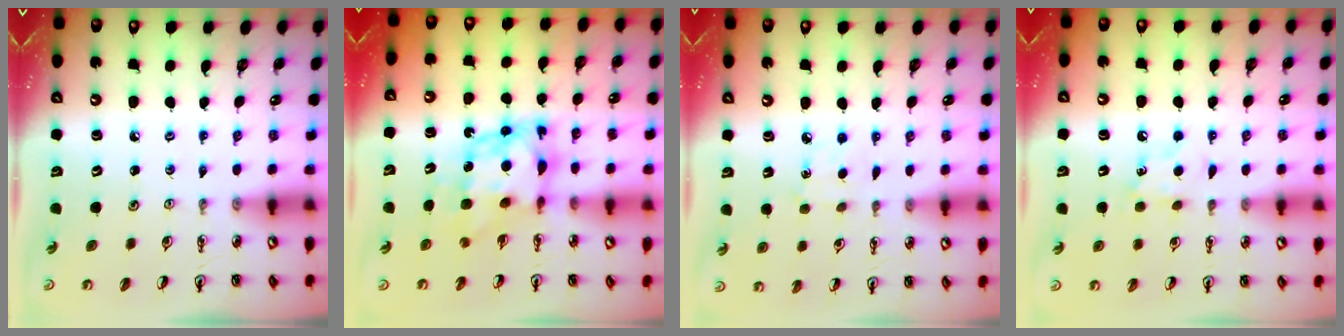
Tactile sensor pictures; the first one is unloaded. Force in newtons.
{"total": 8.0, "press": 8.0, "slide": 0.7}
{"total": 4.1, "press": 4.0, "slide": 0.6}
{"total": 5.7, "press": 5.7, "slide": 0.6}